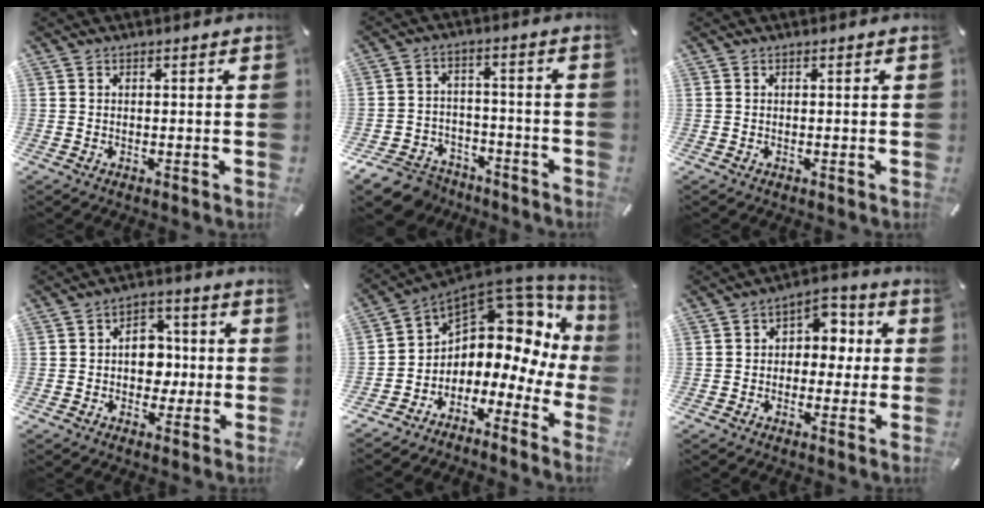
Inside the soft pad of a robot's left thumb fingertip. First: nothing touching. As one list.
[{"total": 9.1, "force": [-6.9, 5.5, 2.5], "torque": [-0.046, 0.039, -0.126]}, {"total": 0.0}, {"total": 8.2, "force": [-0.8, 6.6, 4.7], "torque": [-0.060, 0.013, -0.015]}, {"total": 8.4, "force": [4.4, 6.0, 3.9], "torque": [-0.063, -0.066, 0.070]}, {"total": 7.0, "force": [-0.3, 5.8, 3.8], "torque": [-0.037, 0.007, -0.015]}]